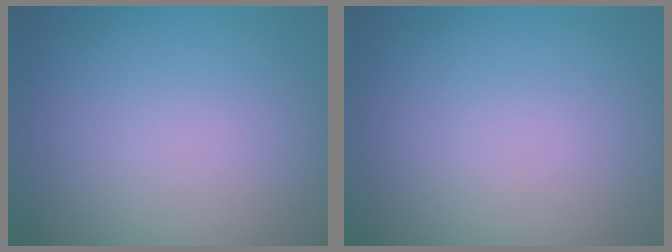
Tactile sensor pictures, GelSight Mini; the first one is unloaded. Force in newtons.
{"total": 0.0}